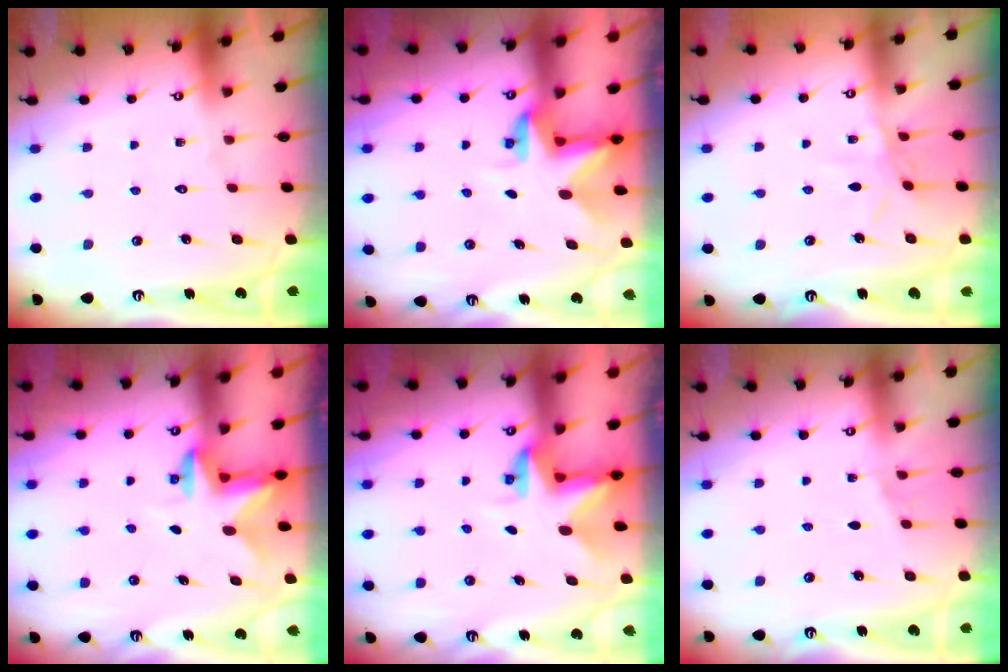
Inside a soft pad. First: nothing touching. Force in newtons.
{"total": 3.2, "press": 3.2, "slide": 0.3}
{"total": 4.8, "press": 4.7, "slide": 0.6}
{"total": 2.7, "press": 2.7, "slide": 0.5}
{"total": 3.2, "press": 3.2, "slide": 0.3}
{"total": 0.7, "press": 0.7, "slide": 0.1}